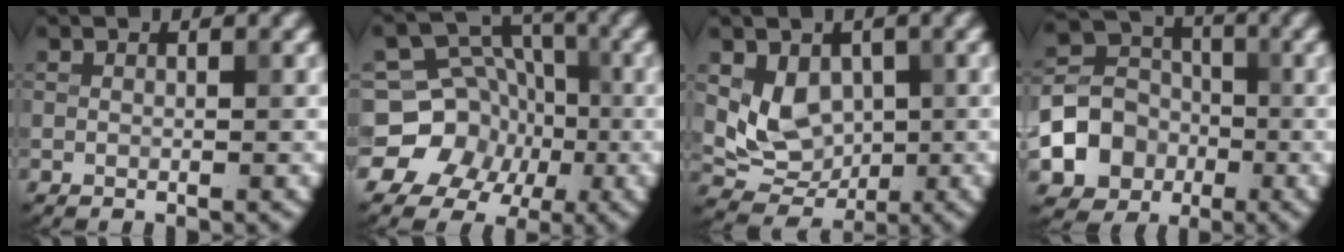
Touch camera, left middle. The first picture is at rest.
{"total": 10.5, "force": [-2.8, 9.7, 3.0], "torque": [-0.055, 0.009, -0.070]}
{"total": 4.6, "force": [0.6, 3.6, 2.7], "torque": [-0.046, -0.012, 0.021]}
{"total": 5.9, "force": [-2.1, 5.1, 2.2], "torque": [-0.037, 0.002, -0.046]}